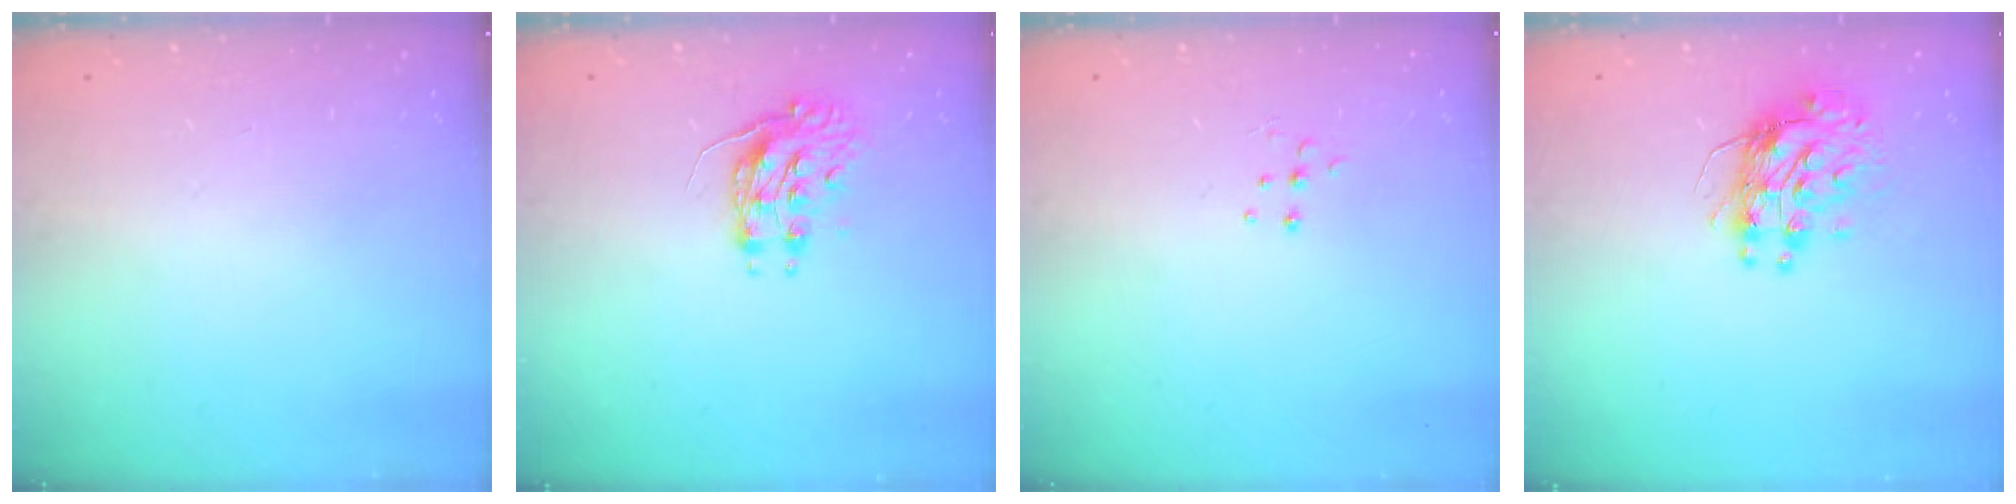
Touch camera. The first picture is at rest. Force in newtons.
{"total": 8.2, "press": 8.2, "slide": 0.3}
{"total": 4.3, "press": 4.3, "slide": 0.4}
{"total": 9.1, "press": 9.1, "slide": 0.8}